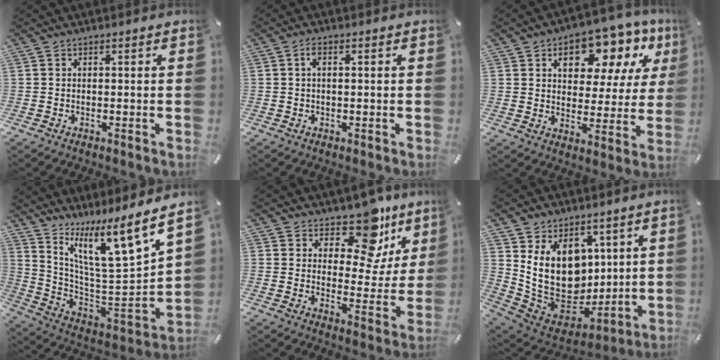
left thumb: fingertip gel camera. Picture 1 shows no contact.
{"total": 1.9, "force": [0.3, 0.8, 1.7], "torque": [-0.035, 0.005, 0.004]}
{"total": 14.8, "force": [8.5, 8.4, 8.6], "torque": [-0.116, -0.042, 0.140]}
{"total": 13.2, "force": [10.7, 1.6, 7.6], "torque": [-0.122, -0.126, 0.166]}
{"total": 13.3, "force": [9.6, 6.8, 6.3], "torque": [-0.085, -0.085, 0.167]}
{"total": 17.0, "force": [4.2, 13.9, 8.7], "torque": [-0.192, -0.046, 0.089]}